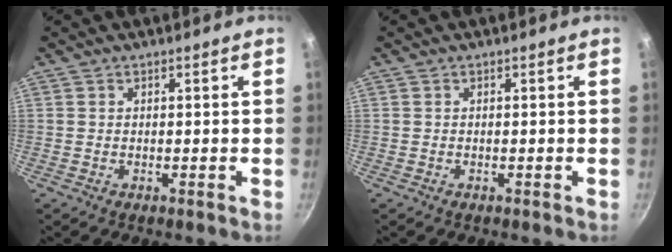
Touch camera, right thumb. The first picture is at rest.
{"total": 0.0}